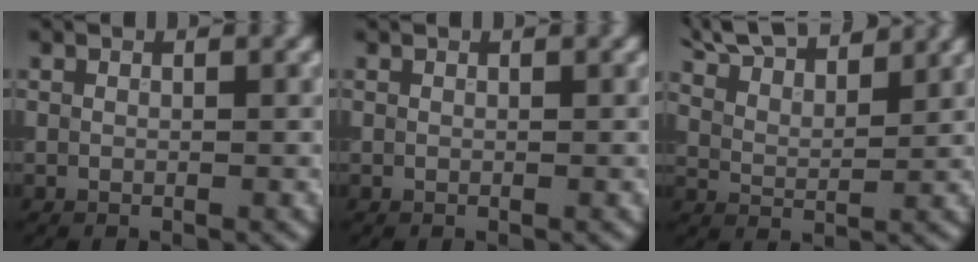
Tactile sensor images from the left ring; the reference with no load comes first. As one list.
[{"total": 0.0}, {"total": 8.5, "force": [7.3, 2.3, 3.7], "torque": [-0.060, 0.022, 0.098]}]